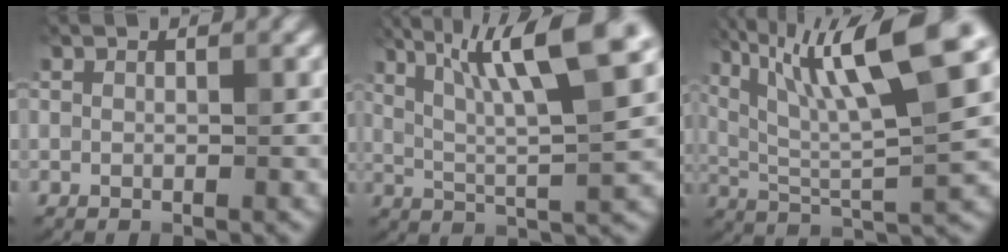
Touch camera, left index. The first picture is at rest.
{"total": 11.1, "force": [4.9, 2.3, 9.6], "torque": [-0.163, 0.014, 0.084]}
{"total": 12.4, "force": [5.9, 2.4, 10.6], "torque": [-0.188, 0.012, 0.106]}